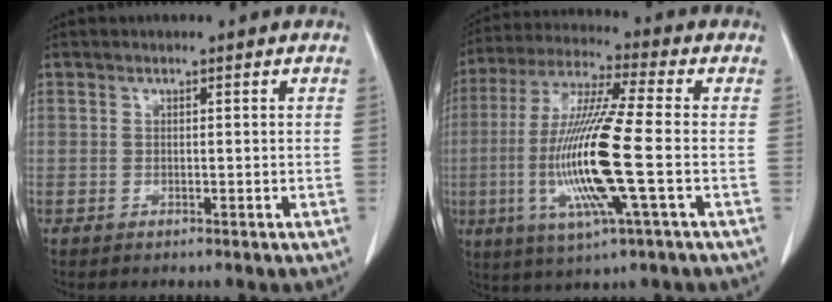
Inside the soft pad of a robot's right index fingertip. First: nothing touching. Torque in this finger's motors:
{"motor_torque": [2.14, 0.00, 1.05, 0.21]}